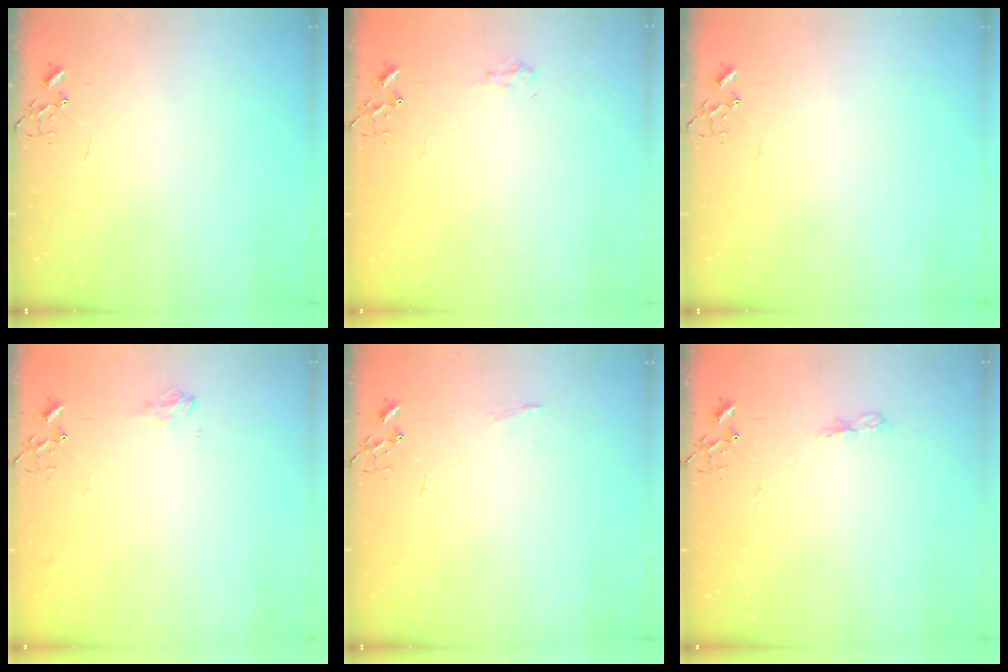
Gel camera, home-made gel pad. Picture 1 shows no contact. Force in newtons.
{"total": 6.7, "press": 6.6, "slide": 0.7}
{"total": 0.0}
{"total": 7.7, "press": 7.7, "slide": 0.9}
{"total": 4.8, "press": 4.8, "slide": 0.6}
{"total": 6.2, "press": 6.2, "slide": 0.8}